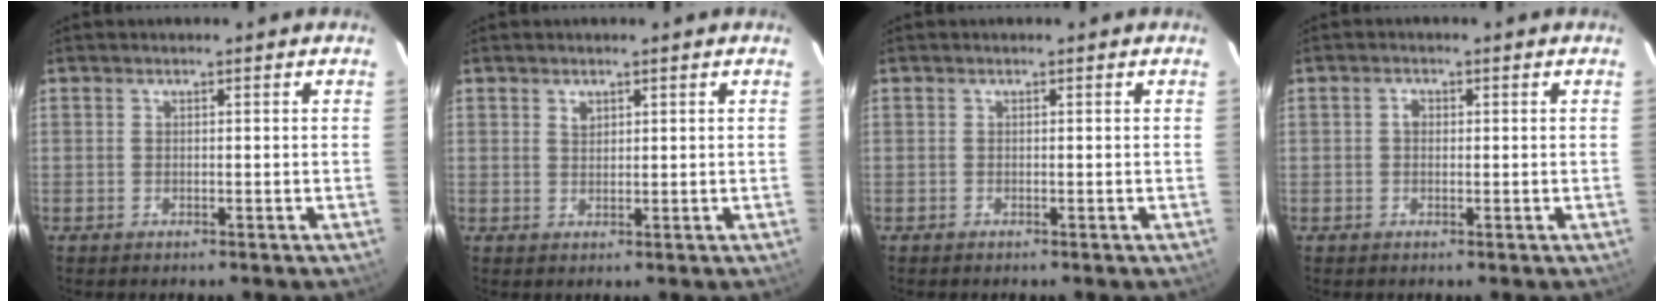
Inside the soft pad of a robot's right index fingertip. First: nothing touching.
{"total": 1.4, "force": [0.9, 1.0, 0.6], "torque": [-0.008, 0.004, 0.016]}
{"total": 0.0}
{"total": 1.4, "force": [0.1, 1.2, 0.8], "torque": [-0.014, 0.007, -0.002]}